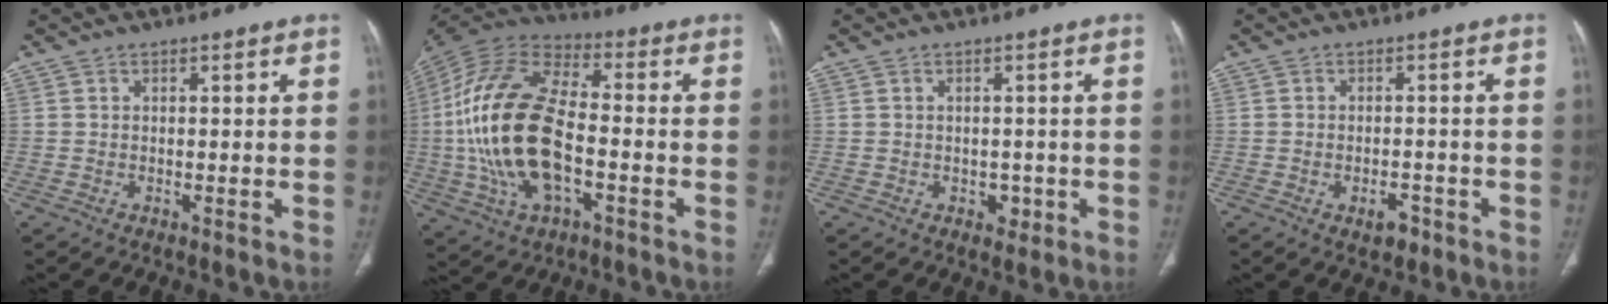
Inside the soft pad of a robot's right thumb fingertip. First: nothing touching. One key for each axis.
{"total": 23.0, "fx": -3.0, "fy": 11.6, "fz": 19.6, "tx": -0.413, "ty": 0.019, "tz": -0.055}
{"total": 2.2, "fx": -0.6, "fy": 1.8, "fz": 1.1, "tx": -0.004, "ty": 0.003, "tz": -0.004}
{"total": 3.2, "fx": -1.7, "fy": 1.8, "fz": 2.0, "tx": -0.025, "ty": 0.010, "tz": -0.020}